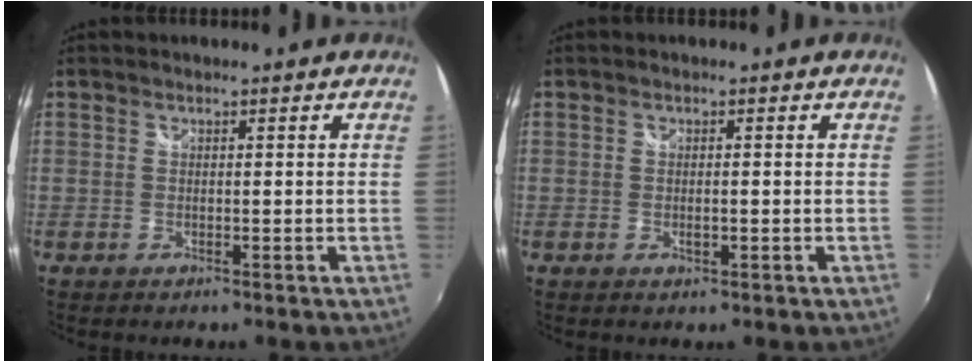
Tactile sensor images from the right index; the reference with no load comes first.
{"total": 1.2, "force": [-0.3, 0.7, 0.9], "torque": [-0.016, -0.002, -0.005]}